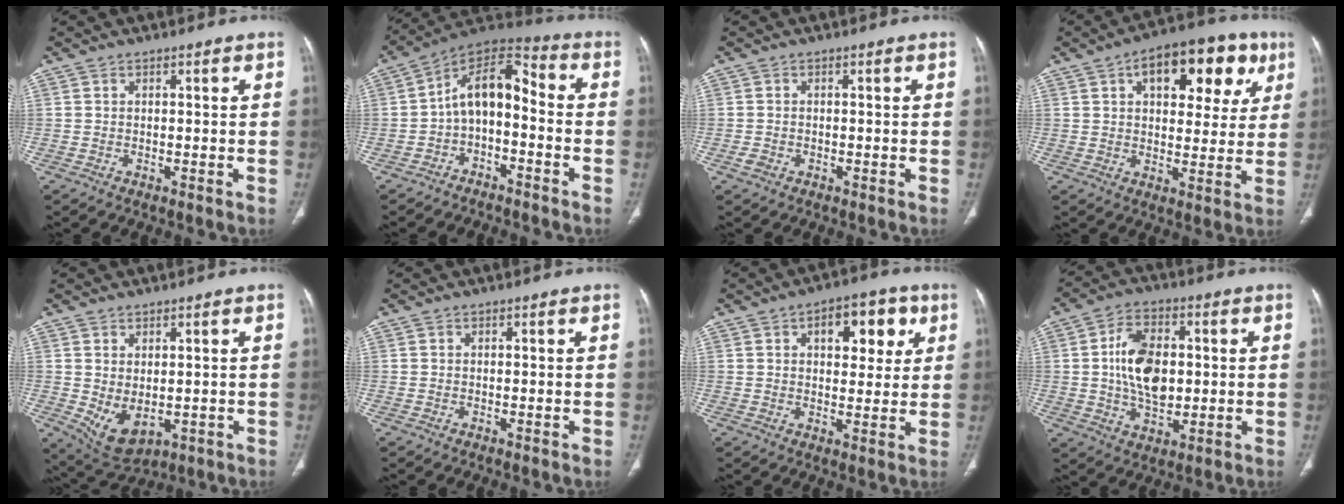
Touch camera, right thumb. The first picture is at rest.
{"total": 11.4, "force": [-2.7, 6.5, 9.0], "torque": [-0.136, 0.070, -0.055]}
{"total": 1.3, "force": [-0.6, 1.0, 0.6], "torque": [-0.015, 0.004, -0.010]}
{"total": 17.5, "force": [7.4, 9.4, 12.9], "torque": [-0.126, 0.002, 0.099]}
{"total": 7.0, "force": [-0.6, 4.2, 5.6], "torque": [-0.086, -0.008, 0.015]}
{"total": 0.0}
{"total": 10.7, "force": [4.2, 5.9, 7.9], "torque": [-0.065, -0.003, 0.055]}
{"total": 12.5, "force": [0.9, 7.8, 9.7], "torque": [-0.152, 0.003, 0.019]}